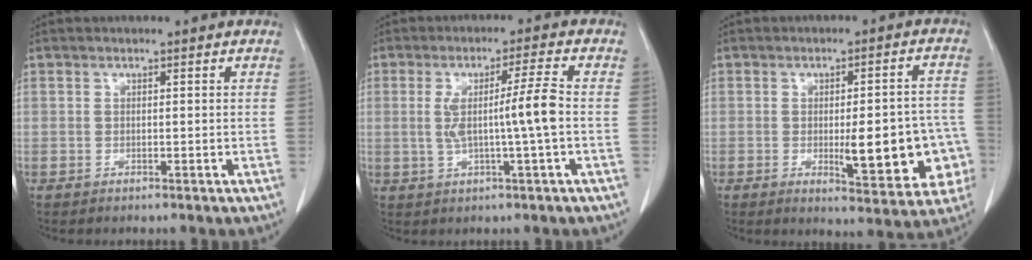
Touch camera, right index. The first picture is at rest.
{"total": 7.2, "force": [-0.3, -1.0, 7.2], "torque": [-0.131, 0.003, 0.000]}
{"total": 13.2, "force": [-3.0, 3.6, 12.3], "torque": [-0.132, 0.015, -0.028]}